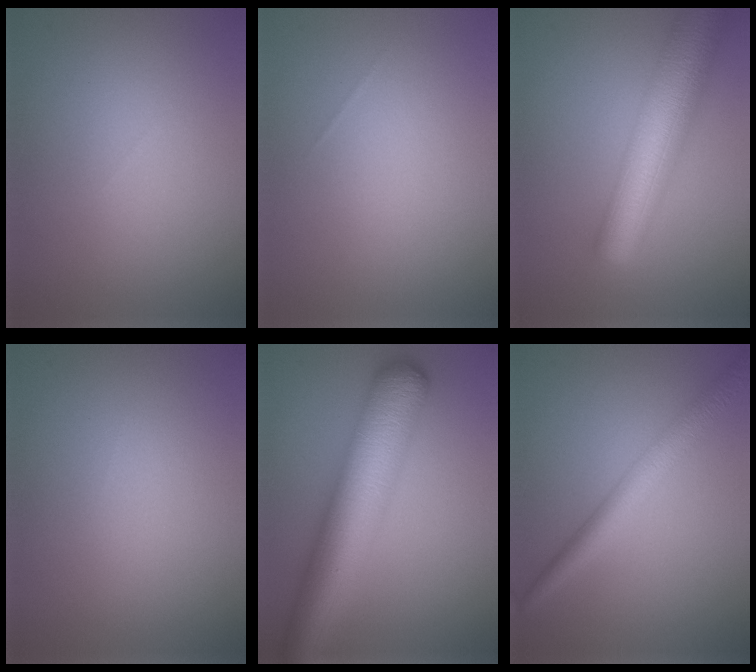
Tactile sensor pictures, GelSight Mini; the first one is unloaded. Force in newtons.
{"total": 0.0}
{"total": 9.5, "press": 9.5, "slide": 0.5}
{"total": 0.0}
{"total": 10.4, "press": 10.4, "slide": 0.2}
{"total": 3.6, "press": 3.6, "slide": 0.0}